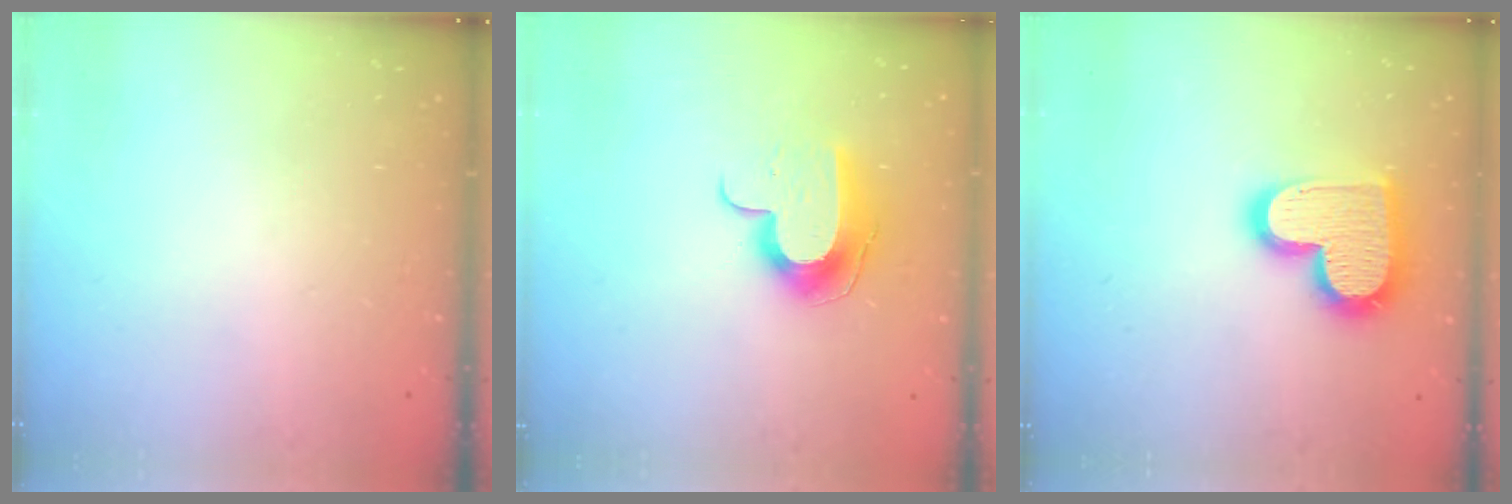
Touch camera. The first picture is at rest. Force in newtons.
{"total": 11.5, "press": 11.4, "slide": 0.9}
{"total": 17.9, "press": 17.9, "slide": 1.1}